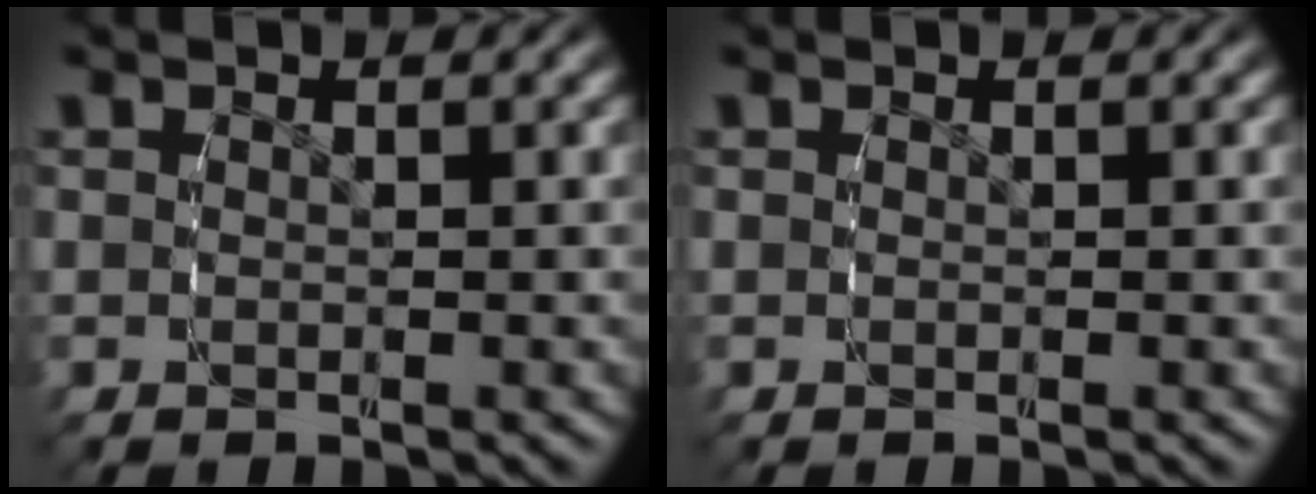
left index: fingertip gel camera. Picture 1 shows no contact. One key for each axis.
{"total": 0.0}